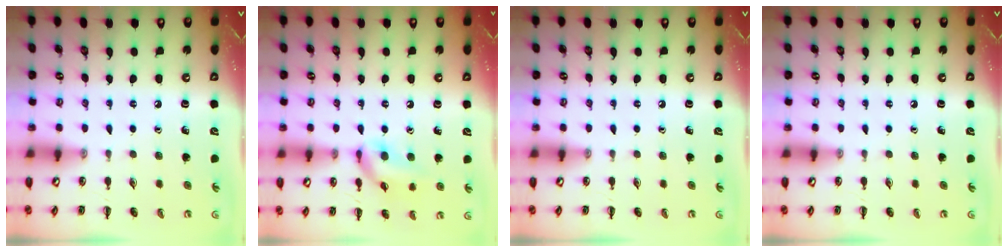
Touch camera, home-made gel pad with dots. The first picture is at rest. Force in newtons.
{"total": 12.6, "press": 12.4, "slide": 1.9}
{"total": 0.0}
{"total": 0.0}